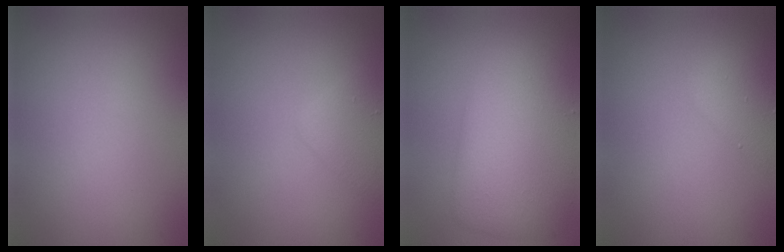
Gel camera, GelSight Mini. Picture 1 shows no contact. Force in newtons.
{"total": 1.9, "press": 1.9, "slide": 0.0}
{"total": 6.0, "press": 6.0, "slide": 0.1}
{"total": 1.9, "press": 1.9, "slide": 0.0}